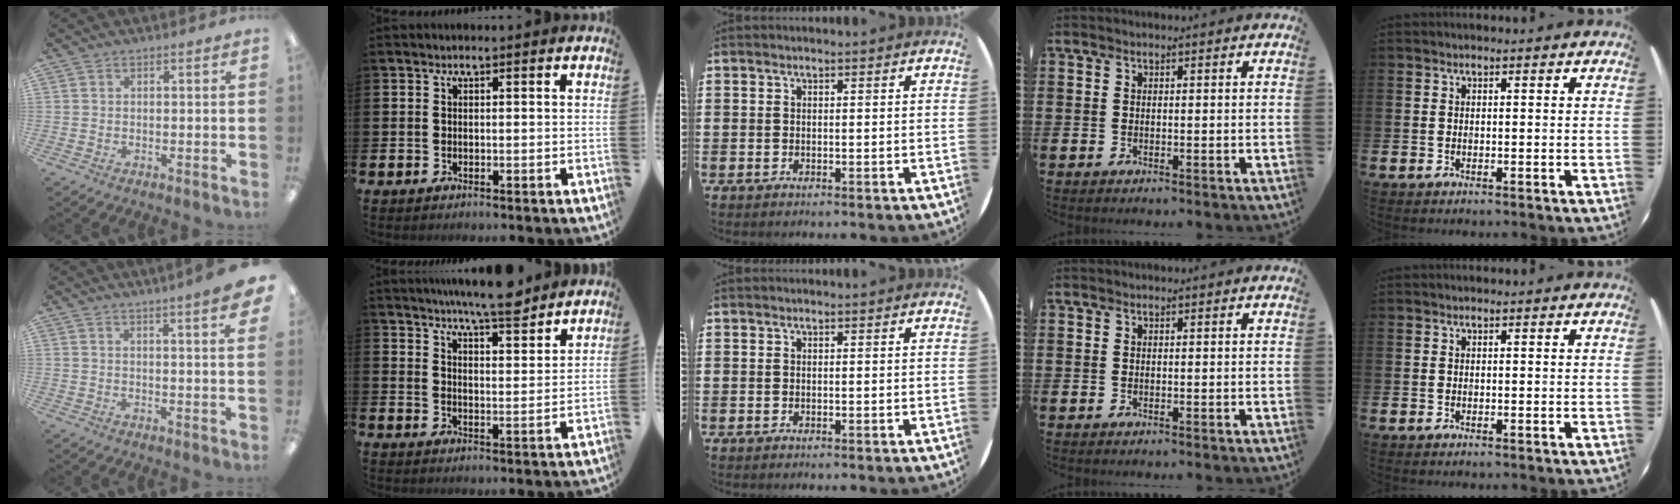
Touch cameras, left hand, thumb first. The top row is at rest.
{"thumb": {"total": 5.3, "force": [3.7, 0.1, 3.9], "torque": [-0.059, -0.016, 0.058]}, "index": {"total": 7.4, "force": [7.0, 0.4, 2.4], "torque": [-0.054, -0.033, 0.125]}}